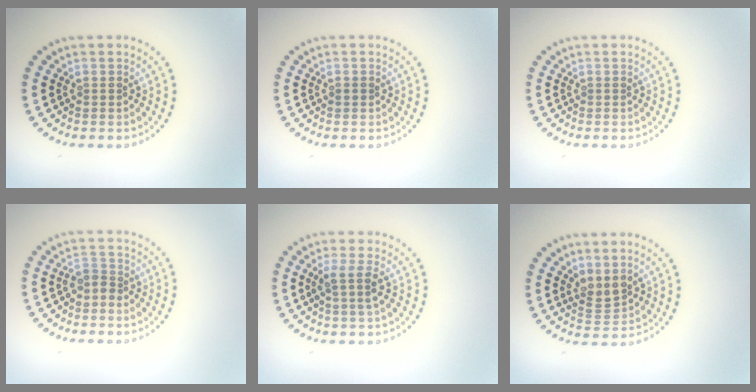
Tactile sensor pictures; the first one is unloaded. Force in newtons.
{"total": 0.7, "press": 0.7, "slide": 0.1}
{"total": 0.0}
{"total": 1.6, "press": 1.2, "slide": 1.0}
{"total": 1.9, "press": 1.5, "slide": 1.1}
{"total": 2.0, "press": 1.6, "slide": 1.2}